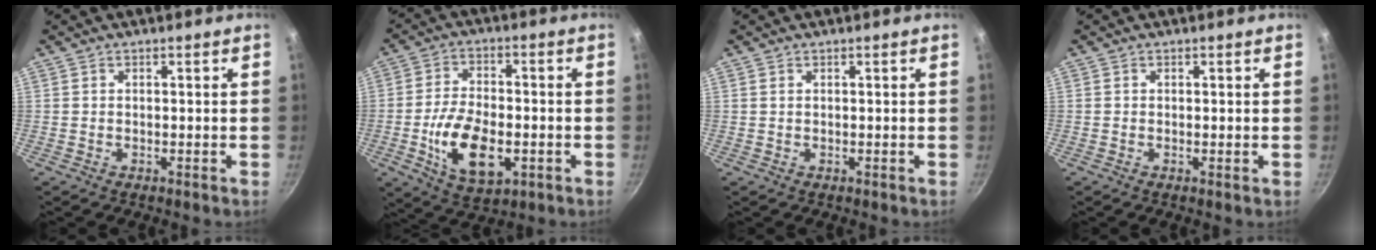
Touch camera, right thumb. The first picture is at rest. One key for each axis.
{"total": 13.5, "fx": -3.4, "fy": 7.4, "fz": 10.7, "tx": -0.182, "ty": 0.010, "tz": -0.054}
{"total": 0.0}
{"total": 0.0}